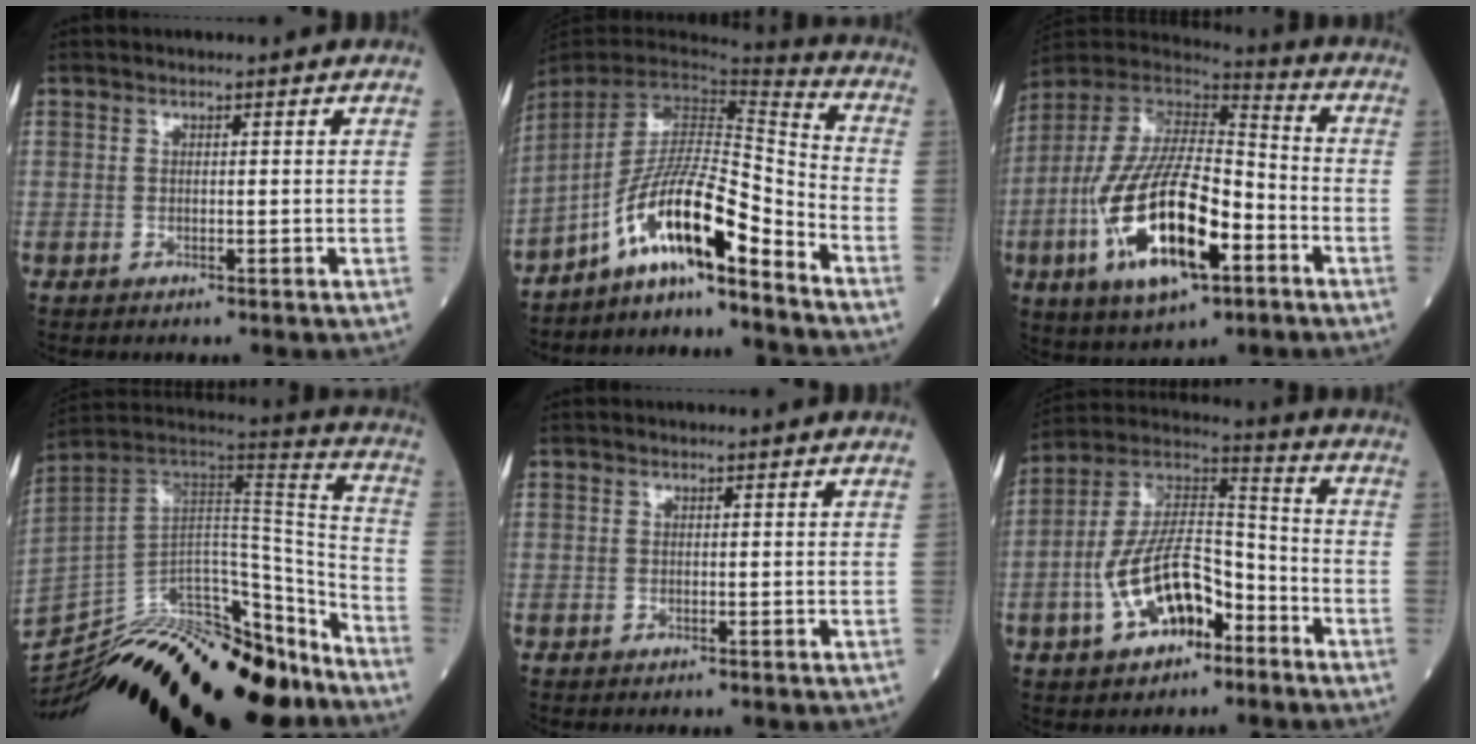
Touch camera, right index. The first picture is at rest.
{"total": 13.2, "force": [-9.5, 1.0, 9.2], "torque": [-0.164, 0.022, -0.173]}
{"total": 21.3, "force": [-7.5, 7.3, 18.6], "torque": [-0.395, -0.016, -0.132]}
{"total": 31.2, "force": [-26.5, 7.4, 14.8], "torque": [-0.251, 0.002, -0.404]}
{"total": 0.0}
{"total": 14.0, "force": [-5.6, 6.8, 10.9], "torque": [-0.221, 0.027, -0.097]}